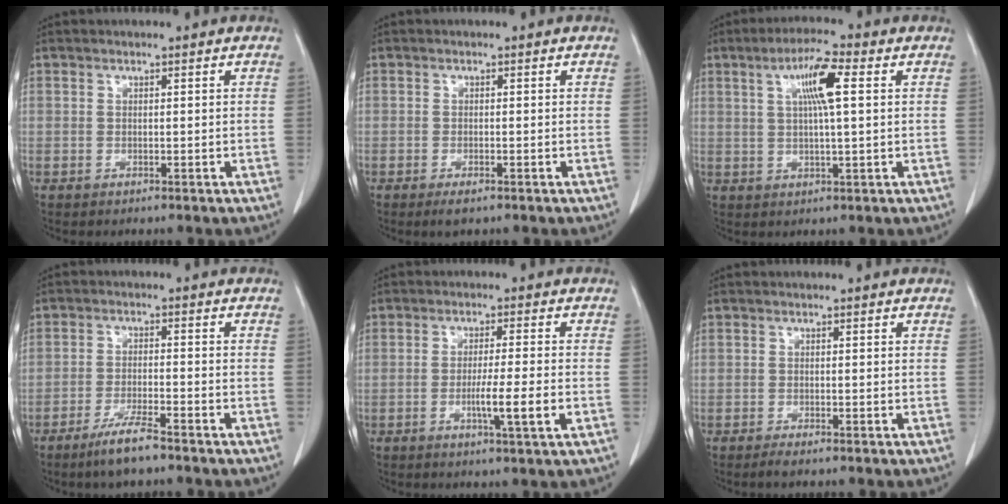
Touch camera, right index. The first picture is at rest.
{"total": 1.9, "force": [-1.2, 0.4, 1.4], "torque": [-0.024, -0.004, -0.015]}
{"total": 7.2, "force": [2.1, 0.6, 6.8], "torque": [-0.124, 0.008, 0.035]}
{"total": 5.7, "force": [-4.3, 0.2, 3.8], "torque": [-0.075, -0.012, -0.081]}
{"total": 6.1, "force": [-1.8, -0.5, 5.8], "torque": [-0.097, -0.010, -0.028]}
{"total": 1.3, "force": [-1.0, -0.1, 0.9], "torque": [-0.018, -0.004, -0.020]}